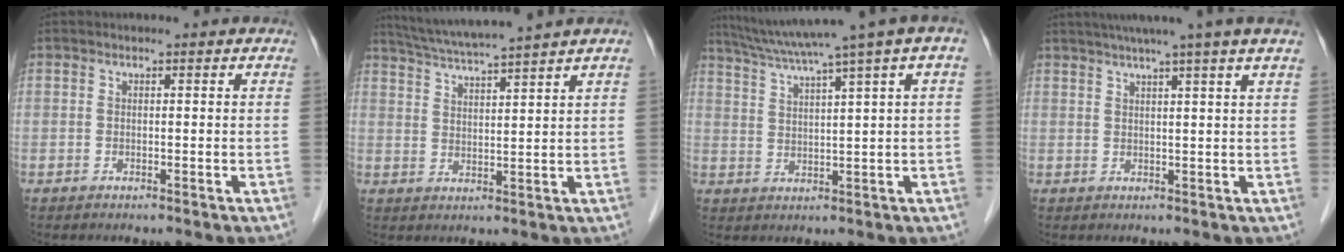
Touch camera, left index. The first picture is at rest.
{"total": 9.6, "force": [8.4, -1.8, 4.1], "torque": [-0.075, 0.010, 0.138]}
{"total": 12.0, "force": [7.9, -1.2, 8.9], "torque": [-0.147, 0.027, 0.117]}
{"total": 8.9, "force": [6.9, -1.9, 5.4], "torque": [-0.074, 0.021, 0.079]}